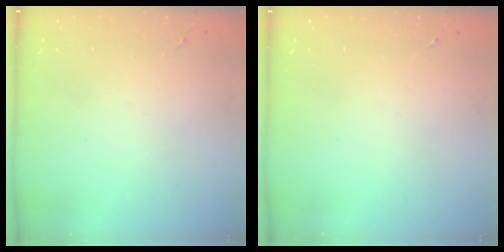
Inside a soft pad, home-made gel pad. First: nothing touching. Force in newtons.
{"total": 0.0}